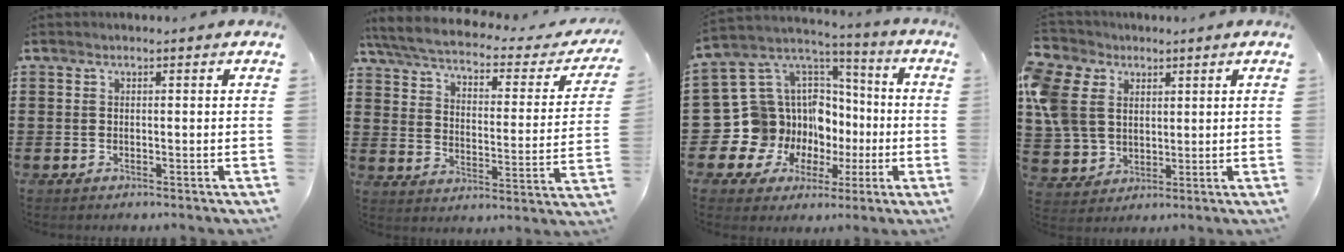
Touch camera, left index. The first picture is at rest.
{"total": 4.0, "force": [3.1, 0.5, 2.3], "torque": [-0.062, -0.027, 0.048]}
{"total": 14.1, "force": [-3.6, 13.2, 3.5], "torque": [-0.129, -0.036, -0.030]}
{"total": 9.4, "force": [3.7, 7.5, 4.3], "torque": [-0.148, 0.007, 0.071]}